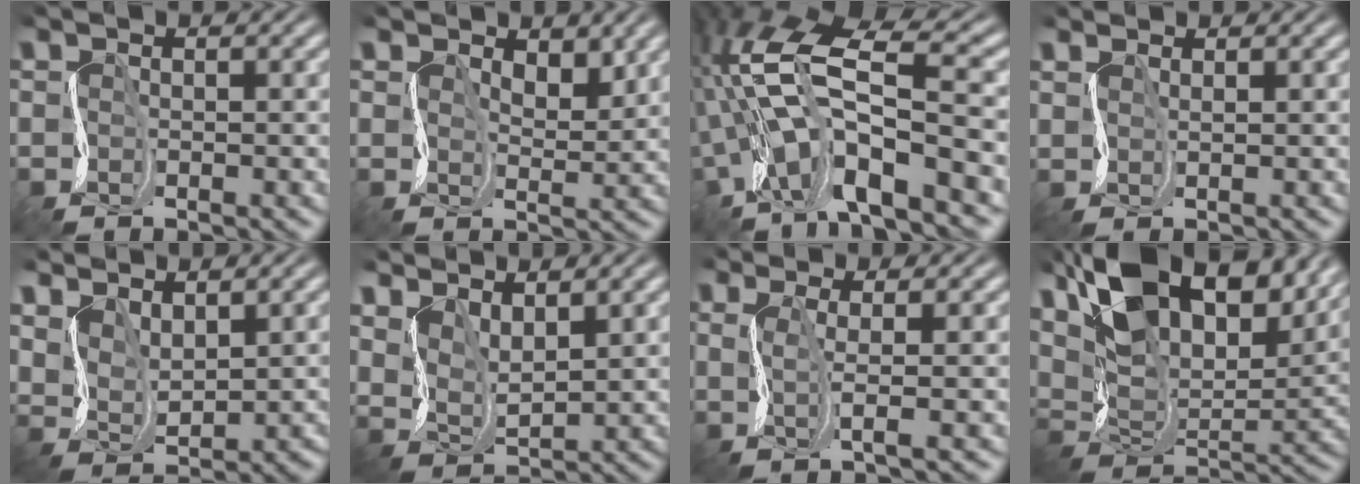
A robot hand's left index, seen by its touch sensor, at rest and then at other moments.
{"total": 2.7, "force": [1.9, 1.3, 1.4], "torque": [-0.023, -0.003, 0.034]}
{"total": 11.1, "force": [-2.8, 4.0, 10.0], "torque": [-0.187, 0.022, -0.053]}
{"total": 1.3, "force": [1.3, 0.2, -0.1], "torque": [0.000, 0.001, 0.029]}
{"total": 3.7, "force": [2.8, 2.0, 1.5], "torque": [-0.042, -0.003, 0.063]}
{"total": 4.6, "force": [3.6, 1.9, 2.1], "torque": [-0.053, -0.002, 0.073]}
{"total": 1.8, "force": [0.9, 0.0, 1.6], "torque": [-0.033, 0.000, 0.016]}
{"total": 16.5, "force": [10.9, 7.2, 10.0], "torque": [-0.196, 0.028, 0.185]}